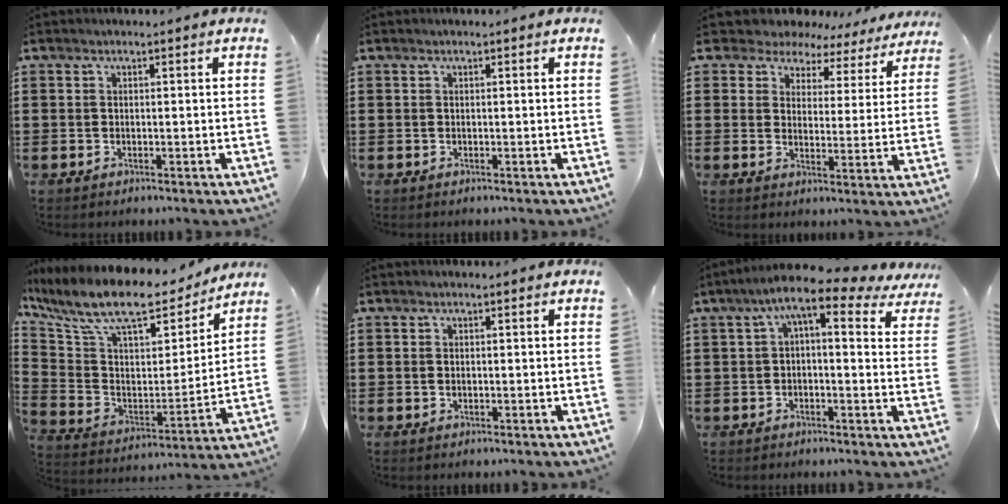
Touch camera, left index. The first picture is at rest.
{"total": 0.0}
{"total": 4.9, "force": [4.4, 2.2, 0.3], "torque": [-0.038, -0.022, 0.075]}
{"total": 11.9, "force": [9.4, 3.3, 6.5], "torque": [-0.158, -0.058, 0.163]}
{"total": 0.6, "force": [0.0, 0.4, 0.5], "torque": [-0.012, 0.001, -0.001]}
{"total": 7.2, "force": [3.6, 1.5, 6.1], "torque": [-0.130, -0.010, 0.056]}